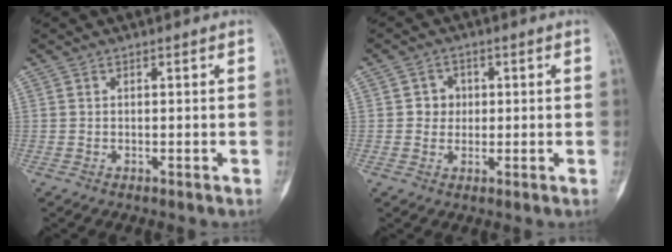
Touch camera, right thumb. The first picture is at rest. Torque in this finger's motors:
{"motor_torque": [0.00, 0.00, 0.00, -0.01, 0.00]}